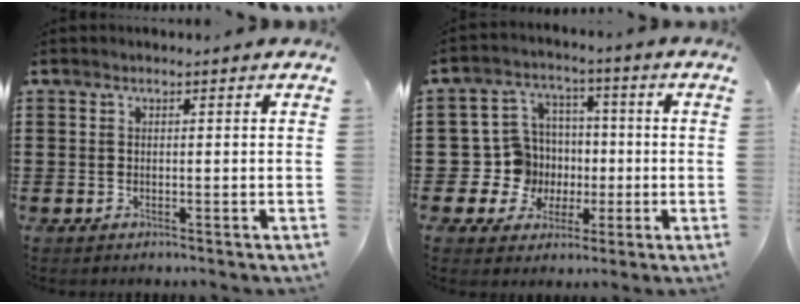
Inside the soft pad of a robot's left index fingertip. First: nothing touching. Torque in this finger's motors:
{"motor_torque": [0.77, 0.76, 0.32, 0.00]}